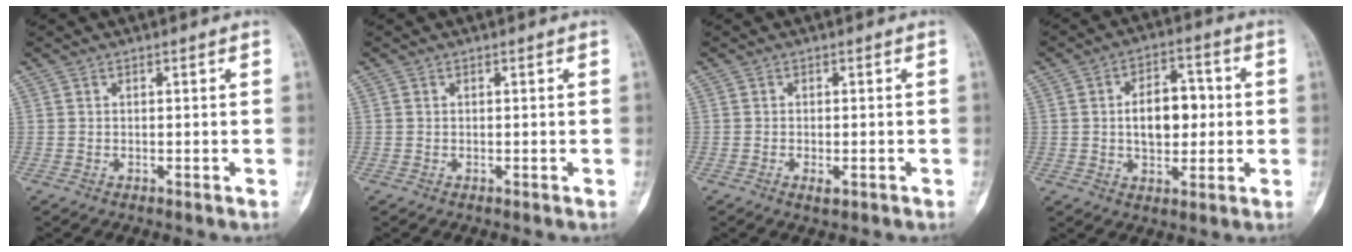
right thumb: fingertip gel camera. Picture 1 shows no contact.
{"total": 0.0}
{"total": 1.8, "force": [-0.8, 0.8, 1.4], "torque": [-0.023, 0.001, -0.011]}
{"total": 10.1, "force": [0.4, 6.2, 8.0], "torque": [-0.093, 0.016, 0.005]}